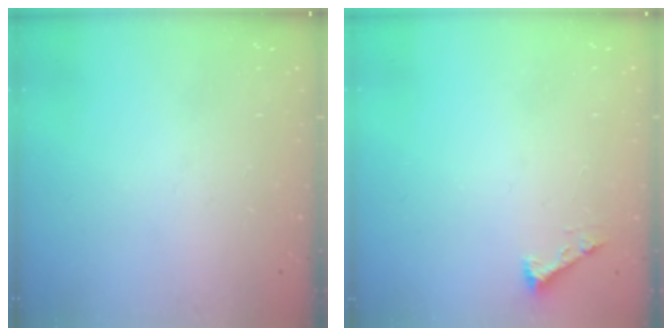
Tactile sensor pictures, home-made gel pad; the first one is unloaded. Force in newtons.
{"total": 2.3, "press": 2.3, "slide": 0.3}